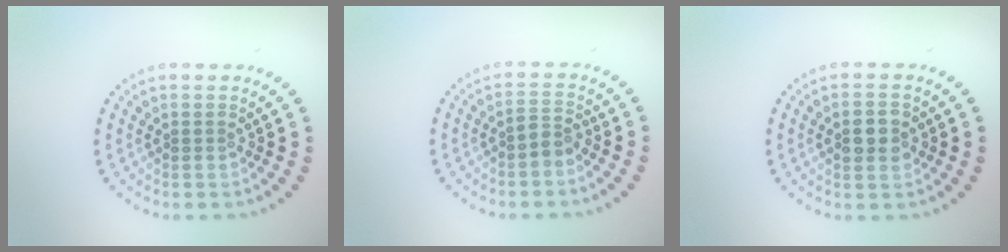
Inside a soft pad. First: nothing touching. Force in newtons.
{"total": 1.6, "press": 1.4, "slide": 0.8}
{"total": 3.0, "press": 3.0, "slide": 0.2}